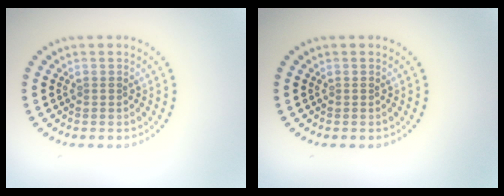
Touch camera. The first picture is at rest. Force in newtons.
{"total": 0.0}